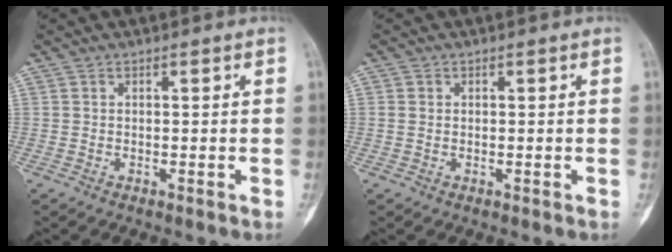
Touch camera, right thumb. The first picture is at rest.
{"total": 1.0, "force": [0.1, 0.8, 0.5], "torque": [-0.010, 0.001, 0.003]}